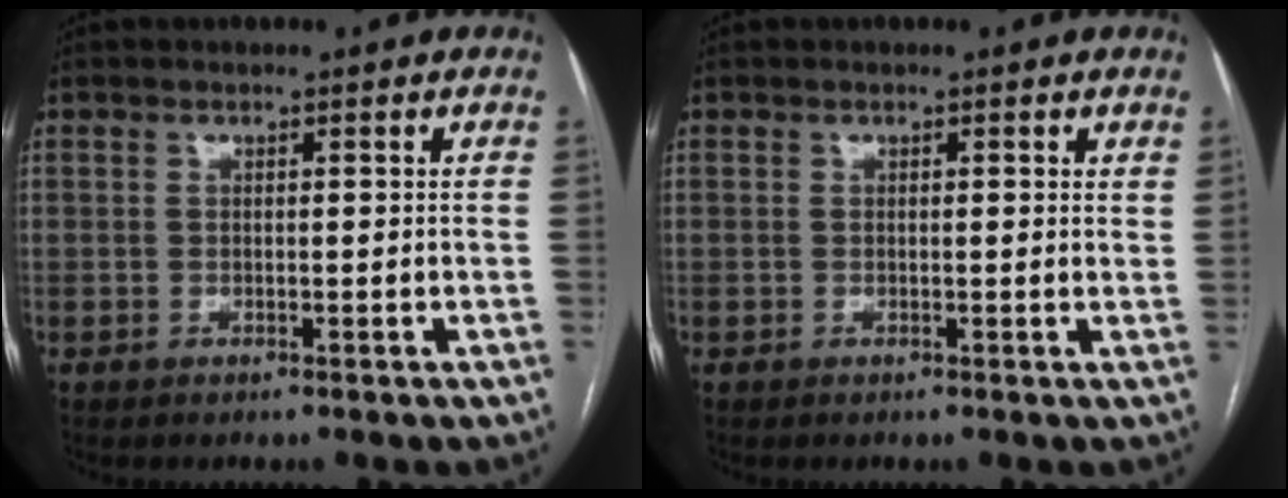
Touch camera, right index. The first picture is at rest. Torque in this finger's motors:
{"motor_torque": [-0.17, 0.11, -0.03, -0.01]}